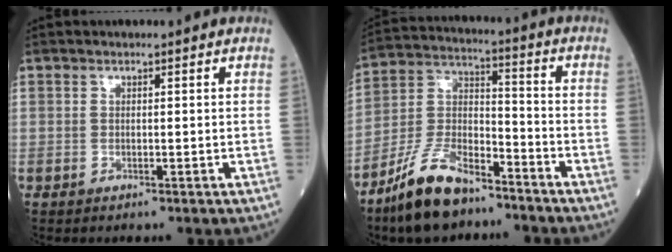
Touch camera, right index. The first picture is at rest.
{"total": 12.6, "force": [-9.4, 4.3, 7.3], "torque": [-0.157, -0.001, -0.182]}